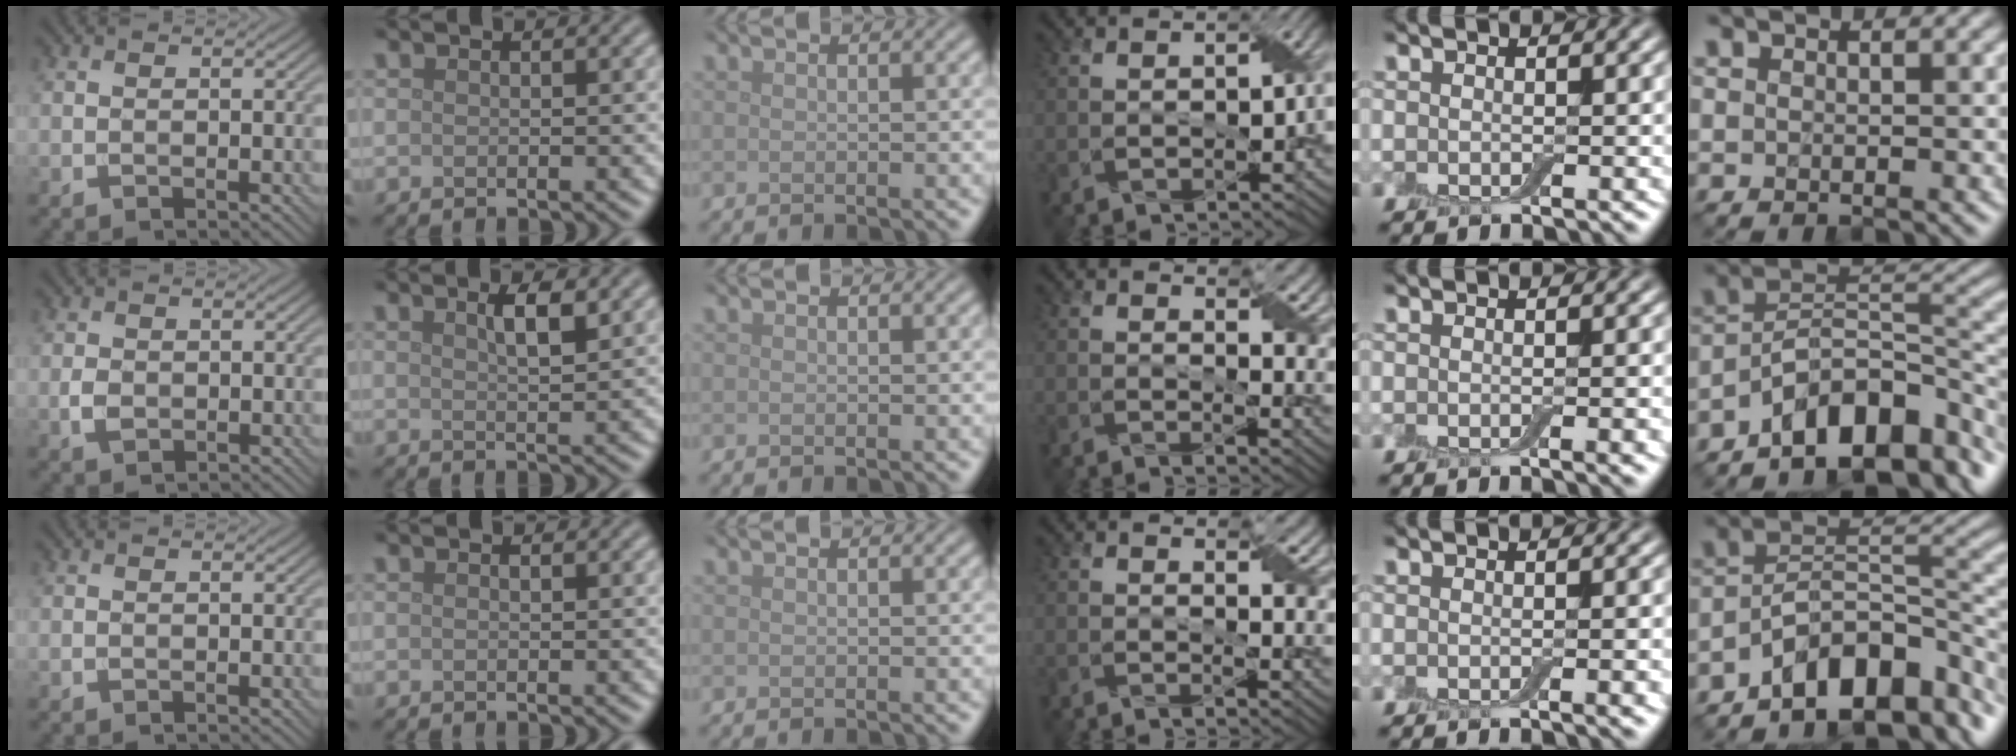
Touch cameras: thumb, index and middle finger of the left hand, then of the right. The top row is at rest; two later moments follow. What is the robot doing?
{"motion": "wrap", "object": "adhesive wrap"}